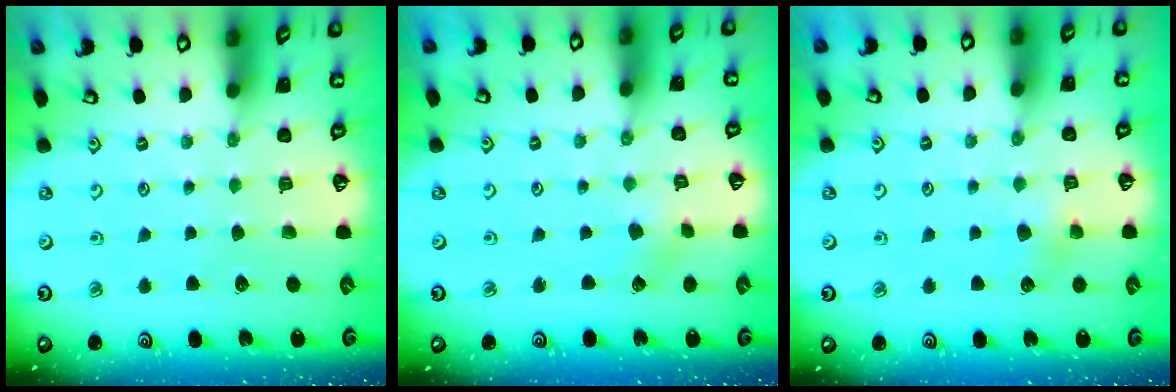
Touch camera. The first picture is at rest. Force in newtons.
{"total": 1.8, "press": 1.7, "slide": 0.6}
{"total": 4.8, "press": 4.8, "slide": 0.5}